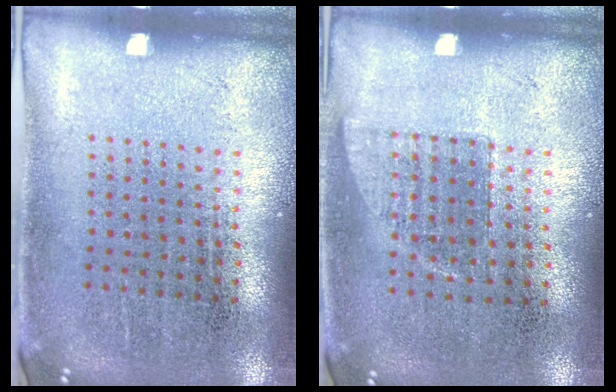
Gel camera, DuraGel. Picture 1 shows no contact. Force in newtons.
{"total": 0.7, "press": 0.7, "slide": 0.2}